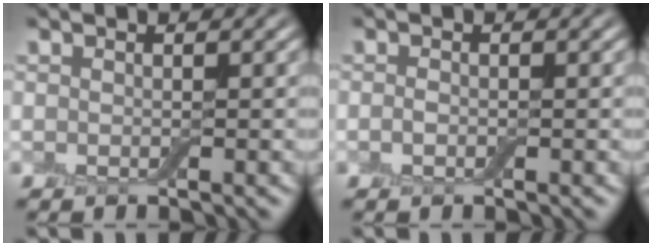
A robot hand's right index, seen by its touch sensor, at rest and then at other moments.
{"total": 0.7, "force": [-0.2, 0.4, 0.5], "torque": [-0.012, 0.000, -0.005]}